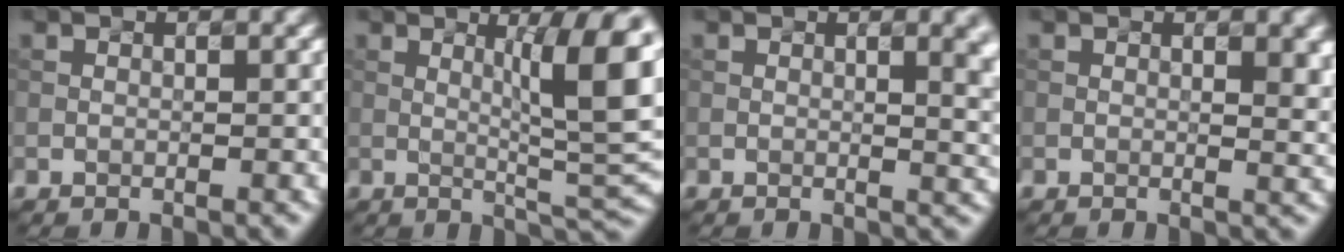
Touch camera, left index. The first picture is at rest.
{"total": 8.4, "force": [1.7, 1.5, 8.1], "torque": [-0.109, -0.001, 0.036]}
{"total": 5.2, "force": [1.1, 2.3, 4.5], "torque": [-0.020, 0.009, 0.018]}
{"total": 4.1, "force": [1.3, 1.7, 3.5], "torque": [-0.024, 0.007, 0.022]}